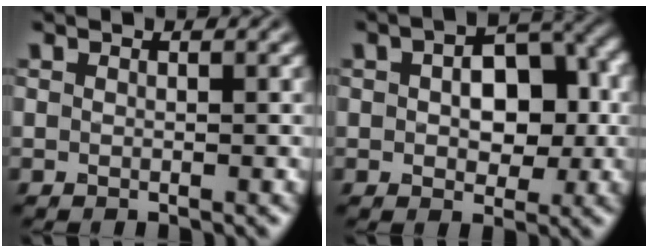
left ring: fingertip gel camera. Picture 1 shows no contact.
{"total": 6.8, "force": [0.5, 4.2, 5.3], "torque": [-0.069, 0.009, 0.003]}